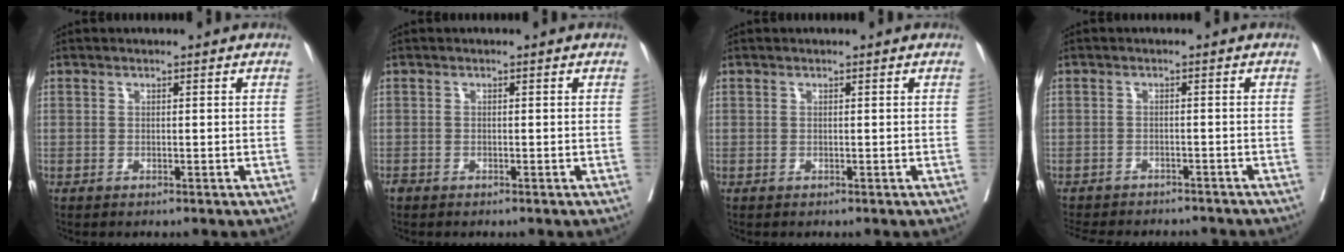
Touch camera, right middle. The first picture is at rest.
{"total": 0.0}
{"total": 0.0}
{"total": 10.4, "force": [-9.3, 3.9, 2.7], "torque": [-0.051, -0.001, -0.117]}